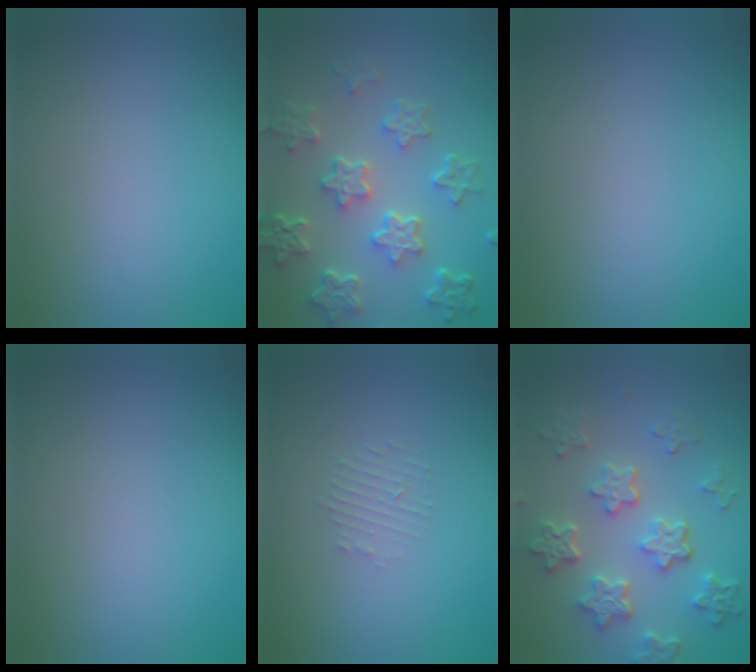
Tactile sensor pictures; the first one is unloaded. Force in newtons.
{"total": 6.2, "press": 4.8, "slide": 4.0}
{"total": 0.0}
{"total": 0.0}
{"total": 1.2, "press": 1.1, "slide": 0.2}
{"total": 5.9, "press": 4.4, "slide": 3.9}